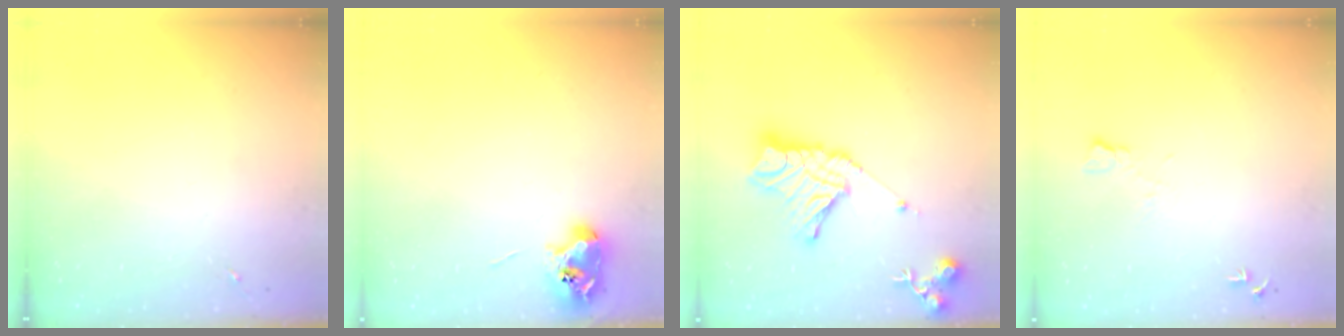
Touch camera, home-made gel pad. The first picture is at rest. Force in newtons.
{"total": 8.7, "press": 8.6, "slide": 0.8}
{"total": 17.0, "press": 16.9, "slide": 1.3}
{"total": 6.6, "press": 6.6, "slide": 0.7}